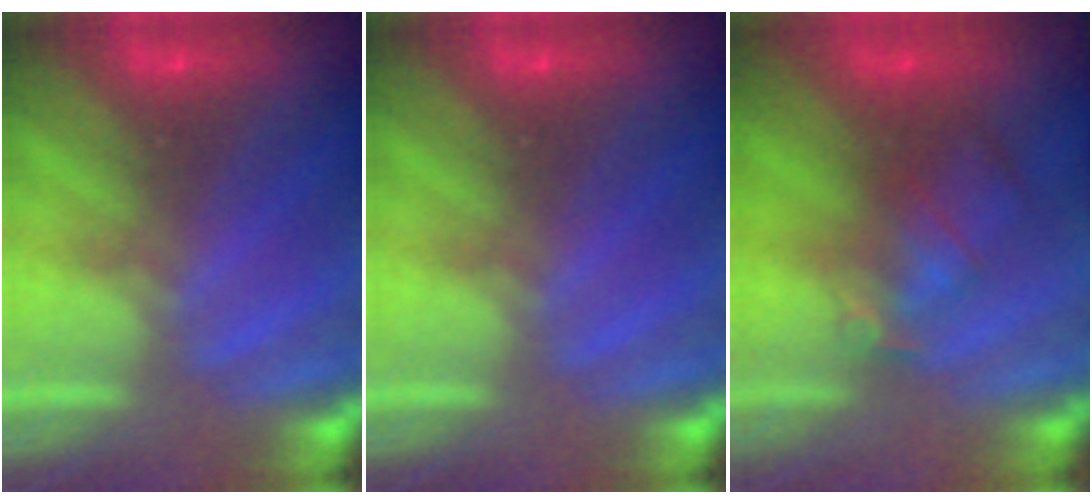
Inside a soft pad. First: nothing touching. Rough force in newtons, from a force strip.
{"total": 0.0}
{"total": 2.4}